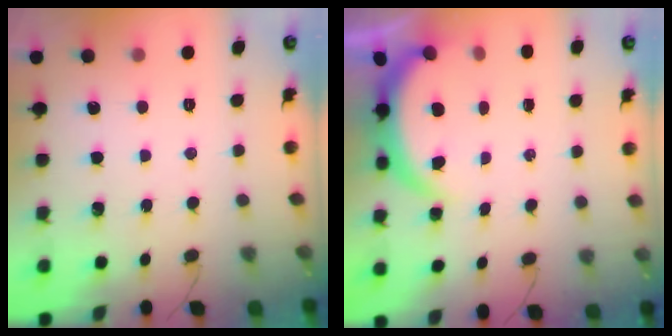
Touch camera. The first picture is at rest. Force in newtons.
{"total": 3.7, "press": 3.7, "slide": 0.1}